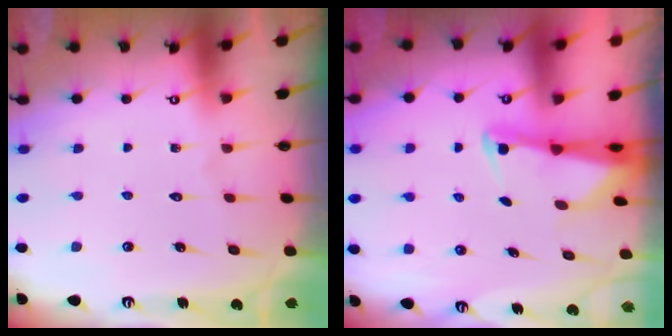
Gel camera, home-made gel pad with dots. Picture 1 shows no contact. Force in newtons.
{"total": 2.5, "press": 2.4, "slide": 0.5}